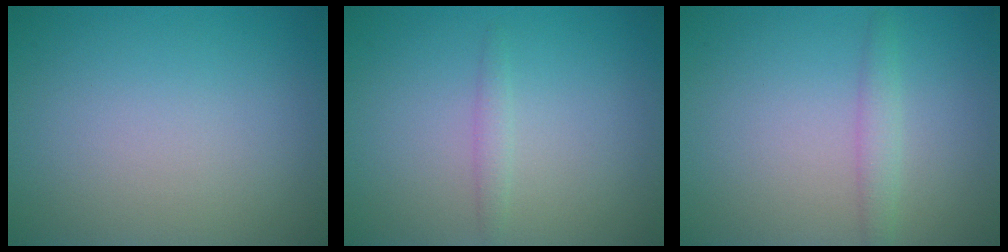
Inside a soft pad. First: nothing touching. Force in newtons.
{"total": 1.0, "press": 0.9, "slide": 0.2}
{"total": 1.5, "press": 1.5, "slide": 0.0}